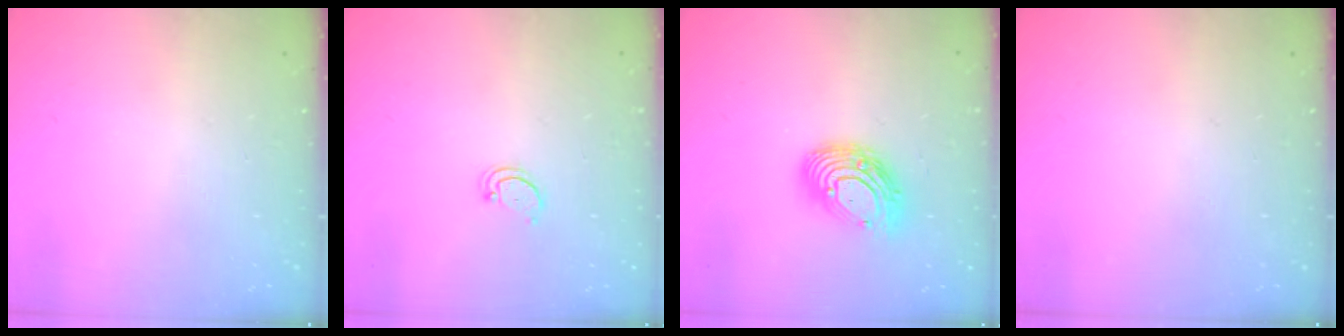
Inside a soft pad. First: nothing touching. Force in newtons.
{"total": 2.2, "press": 2.2, "slide": 0.4}
{"total": 13.0, "press": 12.9, "slide": 1.2}
{"total": 0.0}